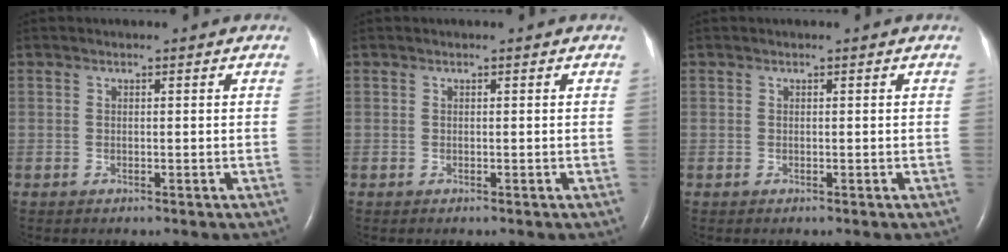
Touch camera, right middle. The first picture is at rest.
{"total": 0.0}
{"total": 0.0}